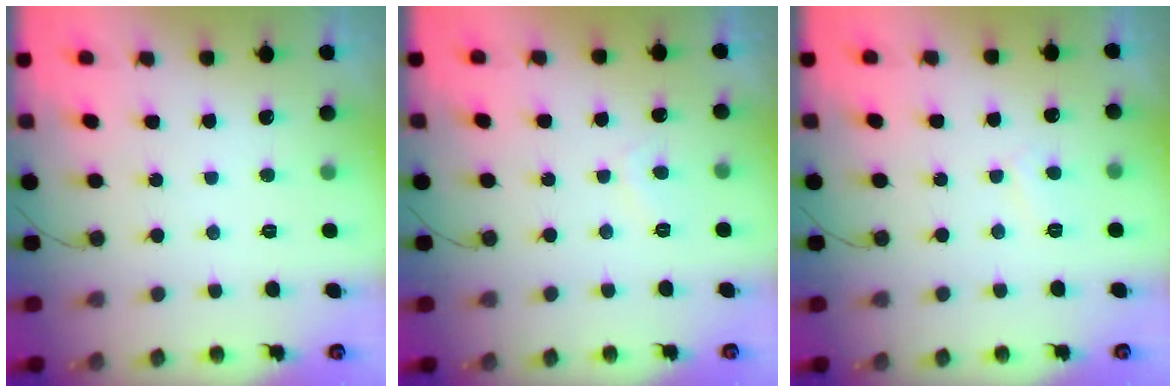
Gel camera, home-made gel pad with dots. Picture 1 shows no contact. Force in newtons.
{"total": 2.3, "press": 2.2, "slide": 0.7}
{"total": 4.2, "press": 4.2, "slide": 0.4}